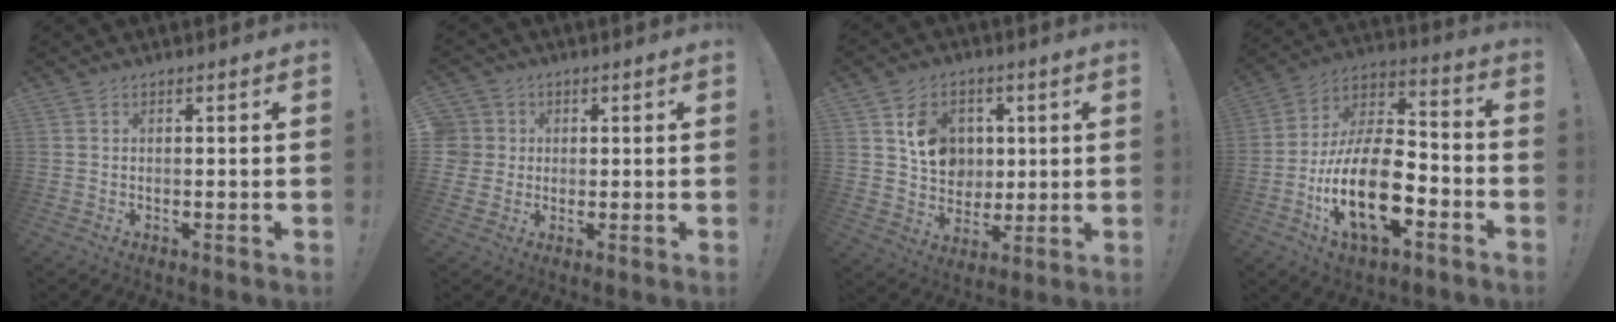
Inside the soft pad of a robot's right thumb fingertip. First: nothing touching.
{"total": 4.5, "force": [0.7, 4.4, 0.9], "torque": [-0.026, 0.003, 0.015]}
{"total": 11.2, "force": [3.2, 9.8, 4.6], "torque": [-0.066, -0.009, 0.070]}
{"total": 22.0, "force": [-8.1, 10.7, 17.5], "torque": [-0.340, 0.035, -0.133]}